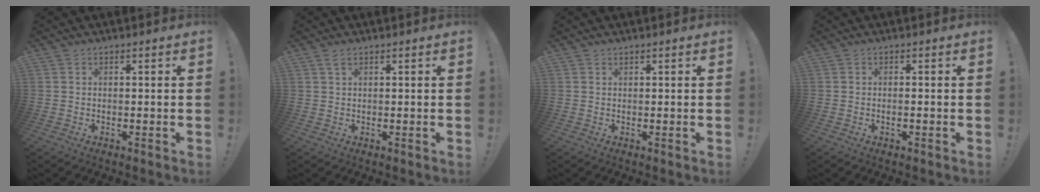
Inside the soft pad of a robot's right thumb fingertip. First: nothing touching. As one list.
[{"total": 2.1, "force": [1.3, 0.9, 1.4], "torque": [-0.026, -0.001, 0.024]}, {"total": 0.5, "force": [0.5, 0.3, 0.1], "torque": [0.002, -0.002, 0.009]}, {"total": 0.6, "force": [-0.4, -0.1, 0.4], "torque": [-0.013, 0.000, -0.007]}]